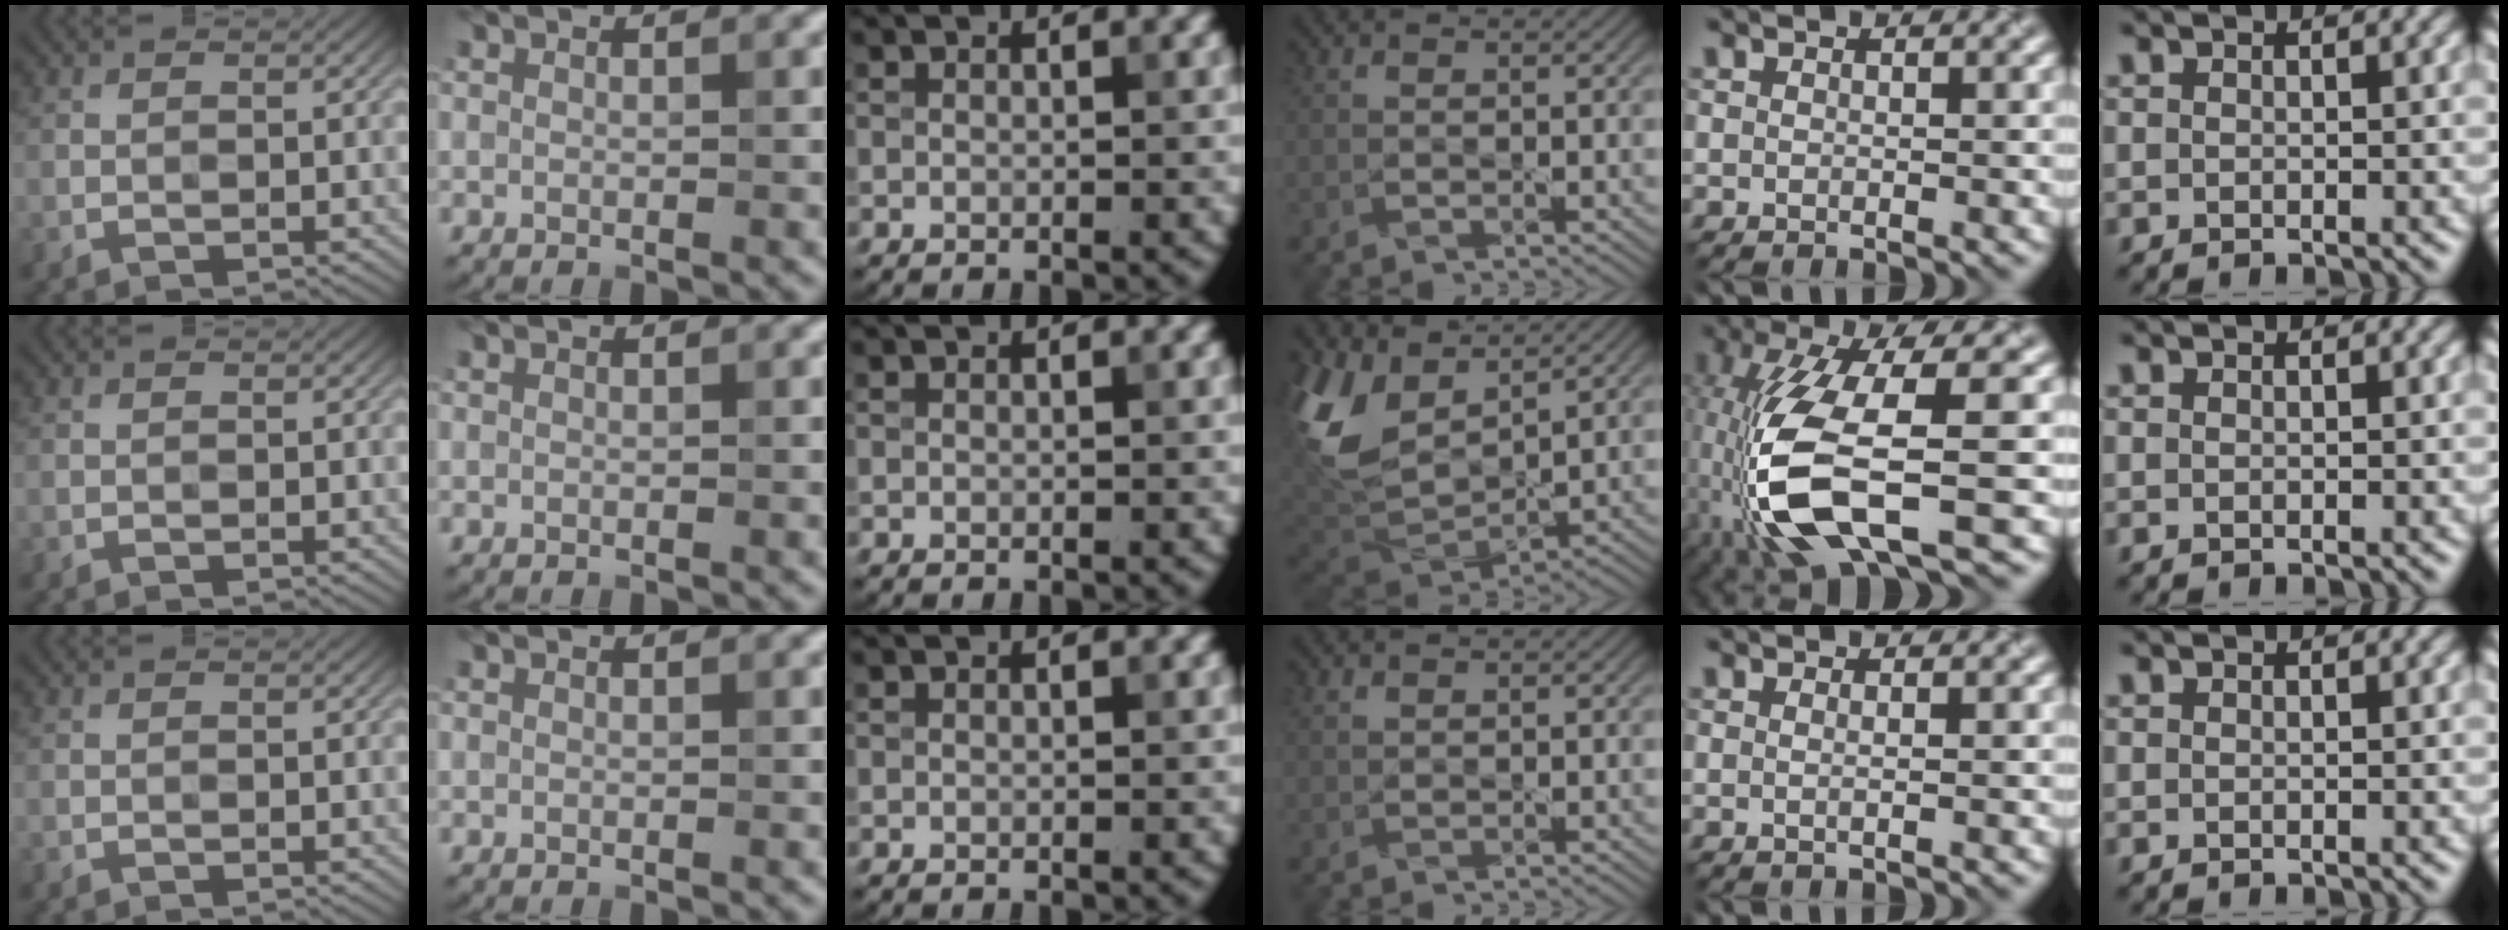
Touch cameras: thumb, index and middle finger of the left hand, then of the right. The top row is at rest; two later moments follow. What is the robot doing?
{"motion": "lift_and_place", "object": "knife"}